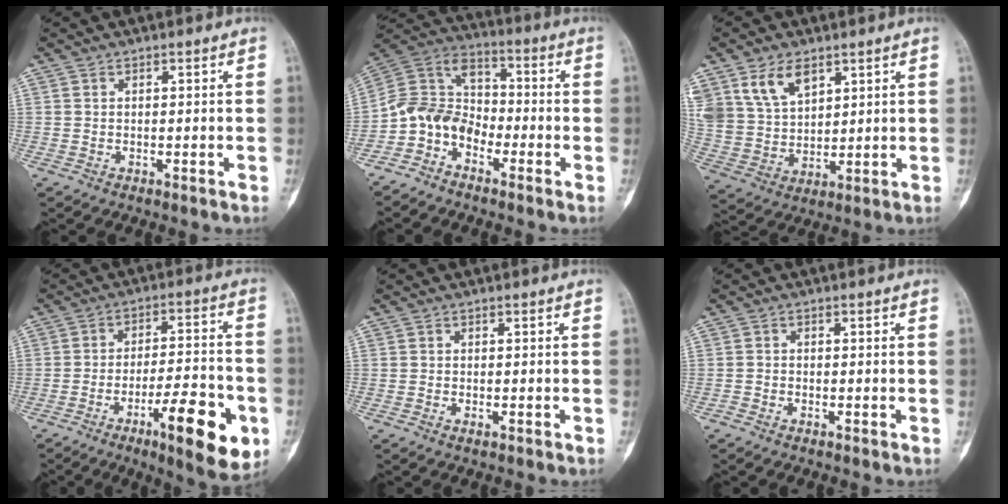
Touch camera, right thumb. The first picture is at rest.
{"total": 10.2, "force": [-5.1, 7.6, 4.6], "torque": [-0.075, 0.070, -0.117]}
{"total": 10.4, "force": [6.0, 6.3, 5.6], "torque": [-0.093, -0.019, 0.131]}
{"total": 16.3, "force": [-6.8, 4.4, 14.1], "torque": [-0.194, 0.024, -0.096]}
{"total": 0.9, "force": [-0.5, 0.4, 0.7], "torque": [-0.012, 0.002, -0.008]}
{"total": 1.0, "force": [-0.8, 0.4, 0.4], "torque": [-0.007, 0.003, -0.020]}